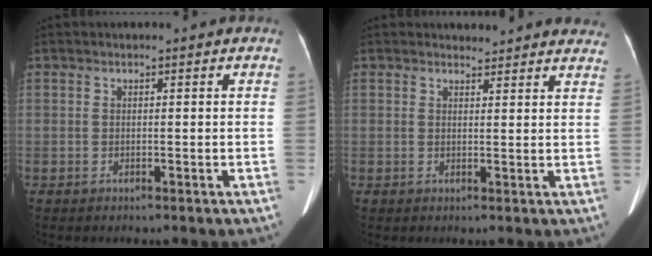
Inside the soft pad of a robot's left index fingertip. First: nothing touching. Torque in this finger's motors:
{"motor_torque": [0.39, -1.37, 0.00, 0.01]}